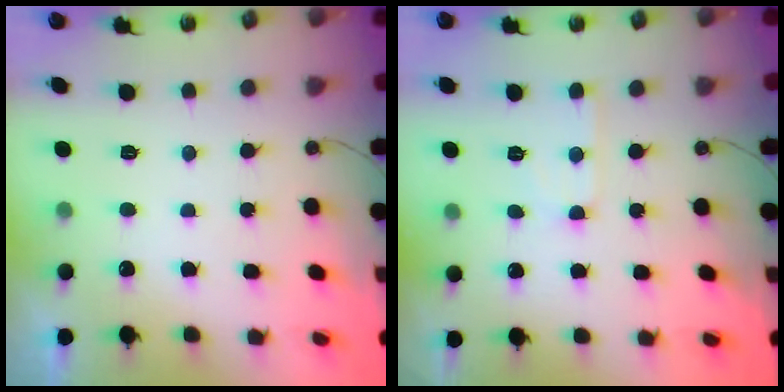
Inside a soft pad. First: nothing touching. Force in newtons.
{"total": 4.6, "press": 4.6, "slide": 0.4}